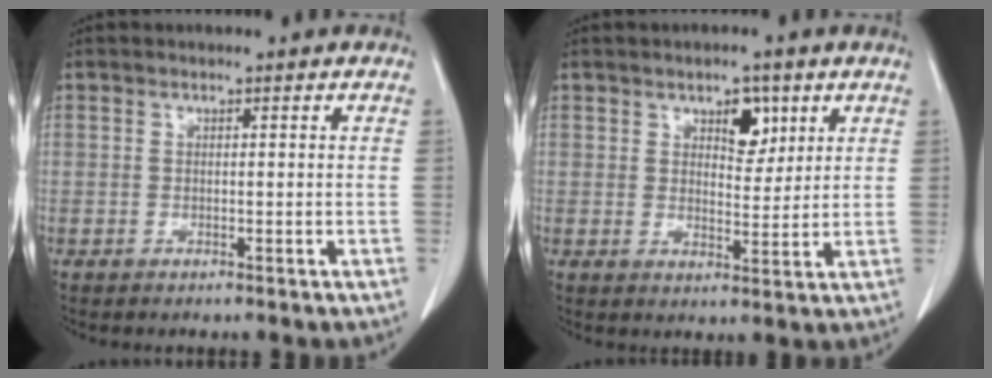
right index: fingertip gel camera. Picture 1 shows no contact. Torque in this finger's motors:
{"motor_torque": [0.10, 0.23, 0.12, 0.03]}